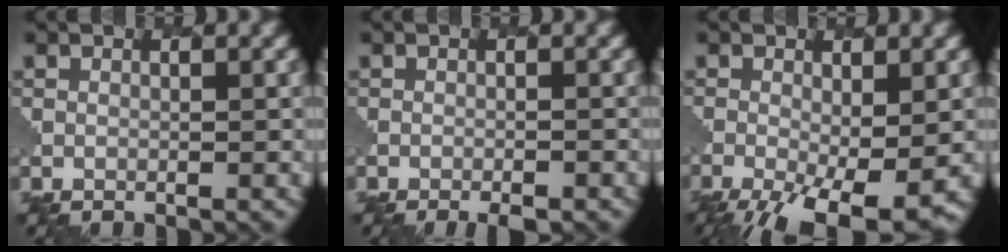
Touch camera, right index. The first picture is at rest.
{"total": 1.9, "force": [-1.6, 0.4, 1.1], "torque": [-0.015, 0.005, -0.024]}
{"total": 7.6, "force": [-3.2, 2.7, 6.3], "torque": [-0.119, -0.019, -0.049]}